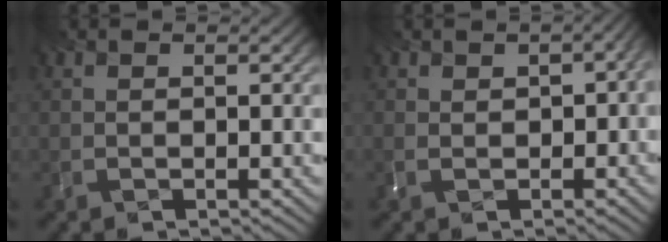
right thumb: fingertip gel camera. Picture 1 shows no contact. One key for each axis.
{"total": 3.6, "fx": 0.5, "fy": 2.1, "fz": 2.9, "tx": -0.068, "ty": -0.002, "tz": 0.031}